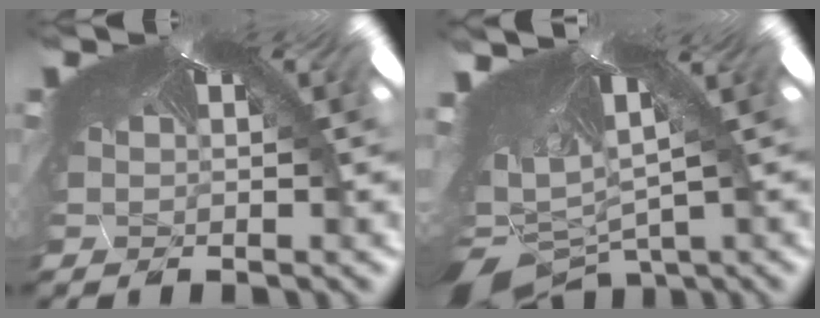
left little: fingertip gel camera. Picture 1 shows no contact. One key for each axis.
{"total": 6.9, "fx": -6.7, "fy": 1.1, "fz": 0.9, "tx": -0.004, "ty": -0.084, "tz": -0.096}